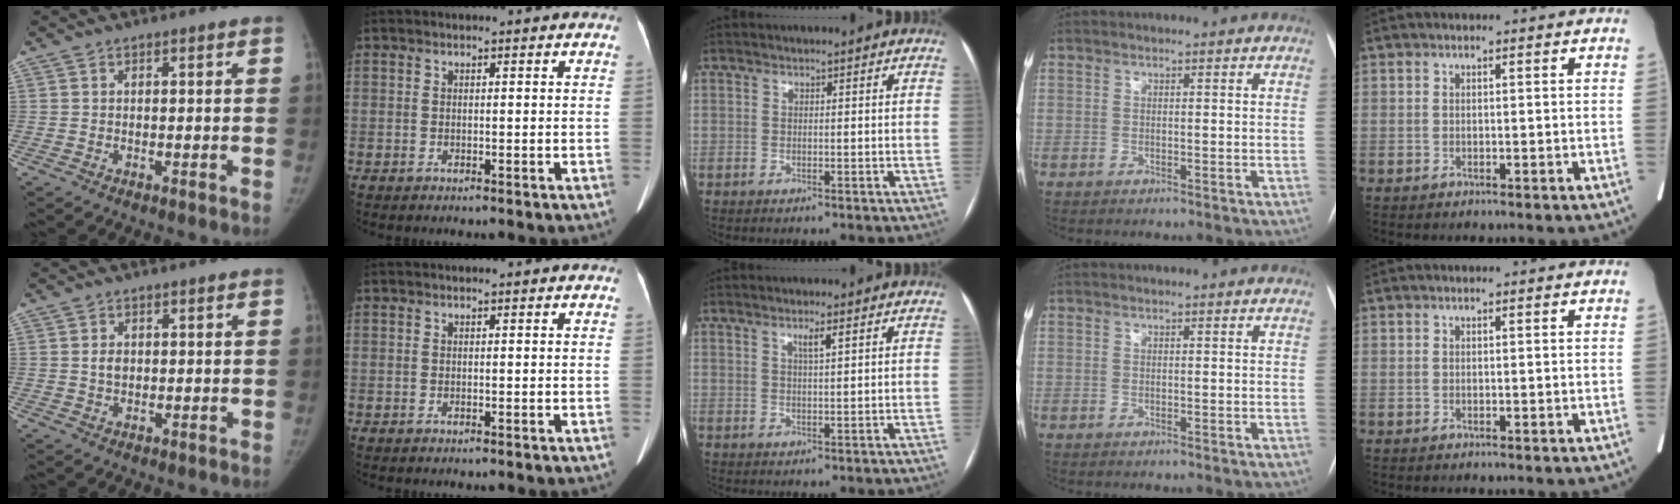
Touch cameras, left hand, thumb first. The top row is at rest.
{"thumb": {"total": 2.0, "force": [0.2, 1.5, 1.3], "torque": [-0.016, -0.001, 0.007]}, "middle": {"total": 1.8, "force": [0.9, -0.1, 1.6], "torque": [-0.032, 0.000, 0.017]}}